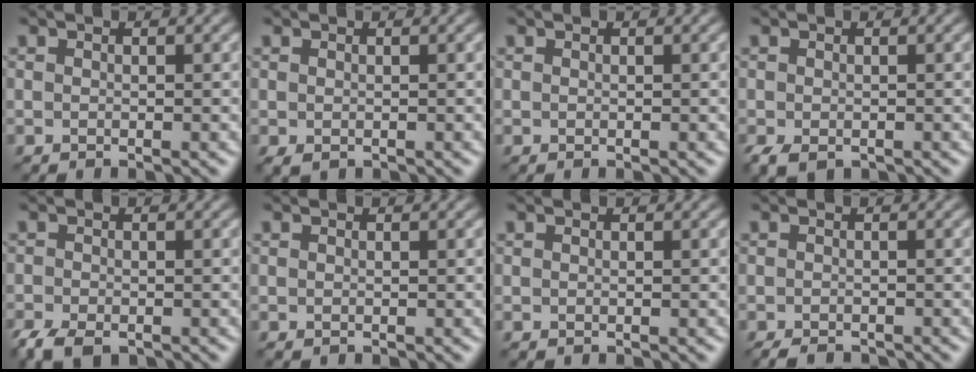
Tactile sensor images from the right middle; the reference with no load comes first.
{"total": 0.8, "force": [-0.4, 0.5, 0.5], "torque": [-0.013, -0.007, -0.005]}
{"total": 0.0}
{"total": 2.4, "force": [-1.5, 1.3, 1.4], "torque": [-0.029, -0.012, -0.024]}
{"total": 3.9, "force": [-2.9, 1.7, 2.0], "torque": [-0.035, -0.012, -0.057]}
{"total": 0.0}
{"total": 0.0}
{"total": 2.2, "force": [-2.0, 0.5, 0.7], "torque": [-0.009, -0.005, -0.033]}